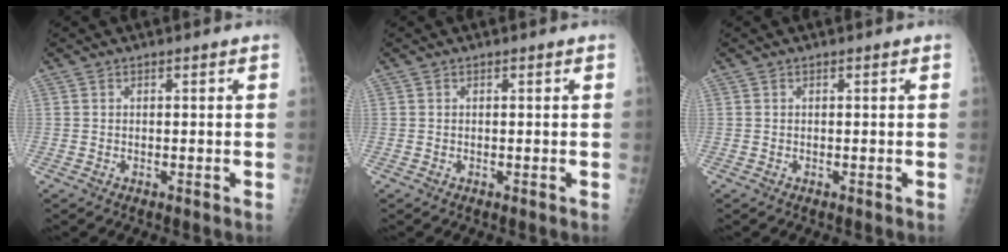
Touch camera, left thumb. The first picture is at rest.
{"total": 0.0}
{"total": 0.0}